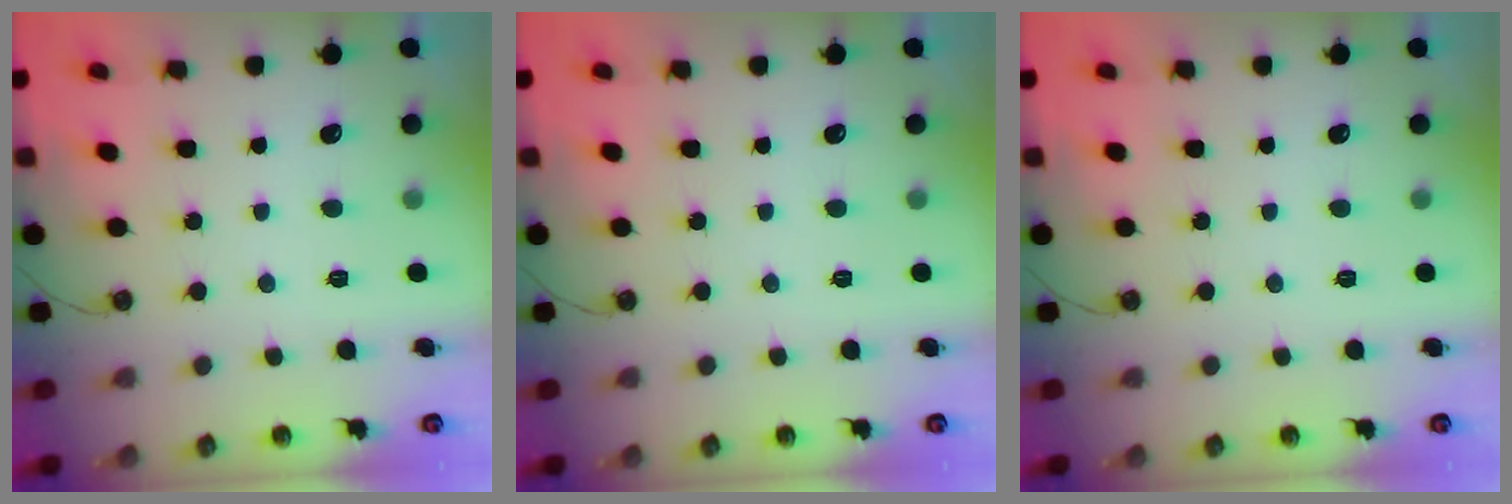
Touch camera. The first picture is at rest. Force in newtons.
{"total": 0.0}
{"total": 0.0}